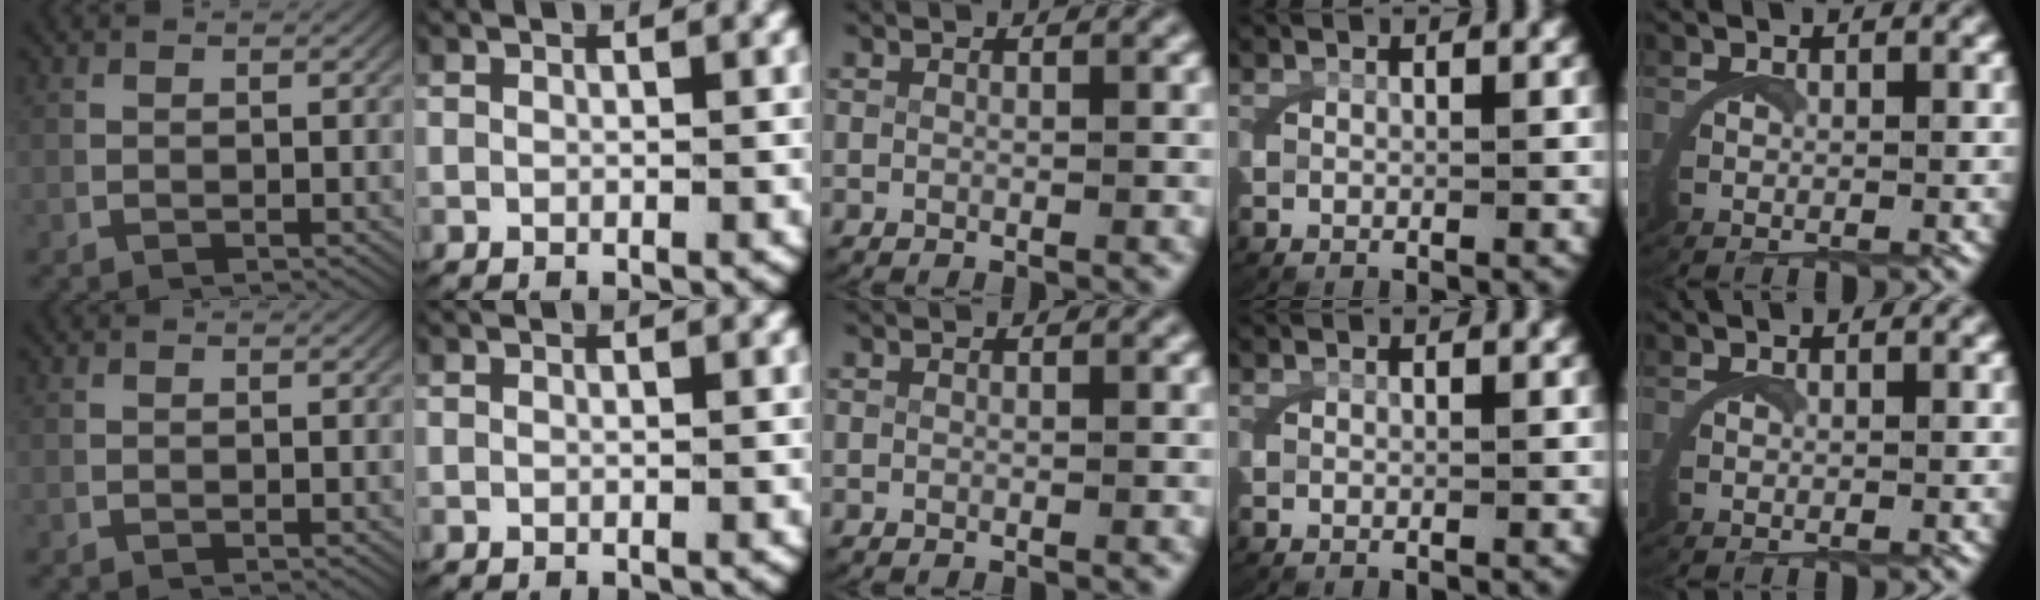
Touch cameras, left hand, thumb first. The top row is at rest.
{}